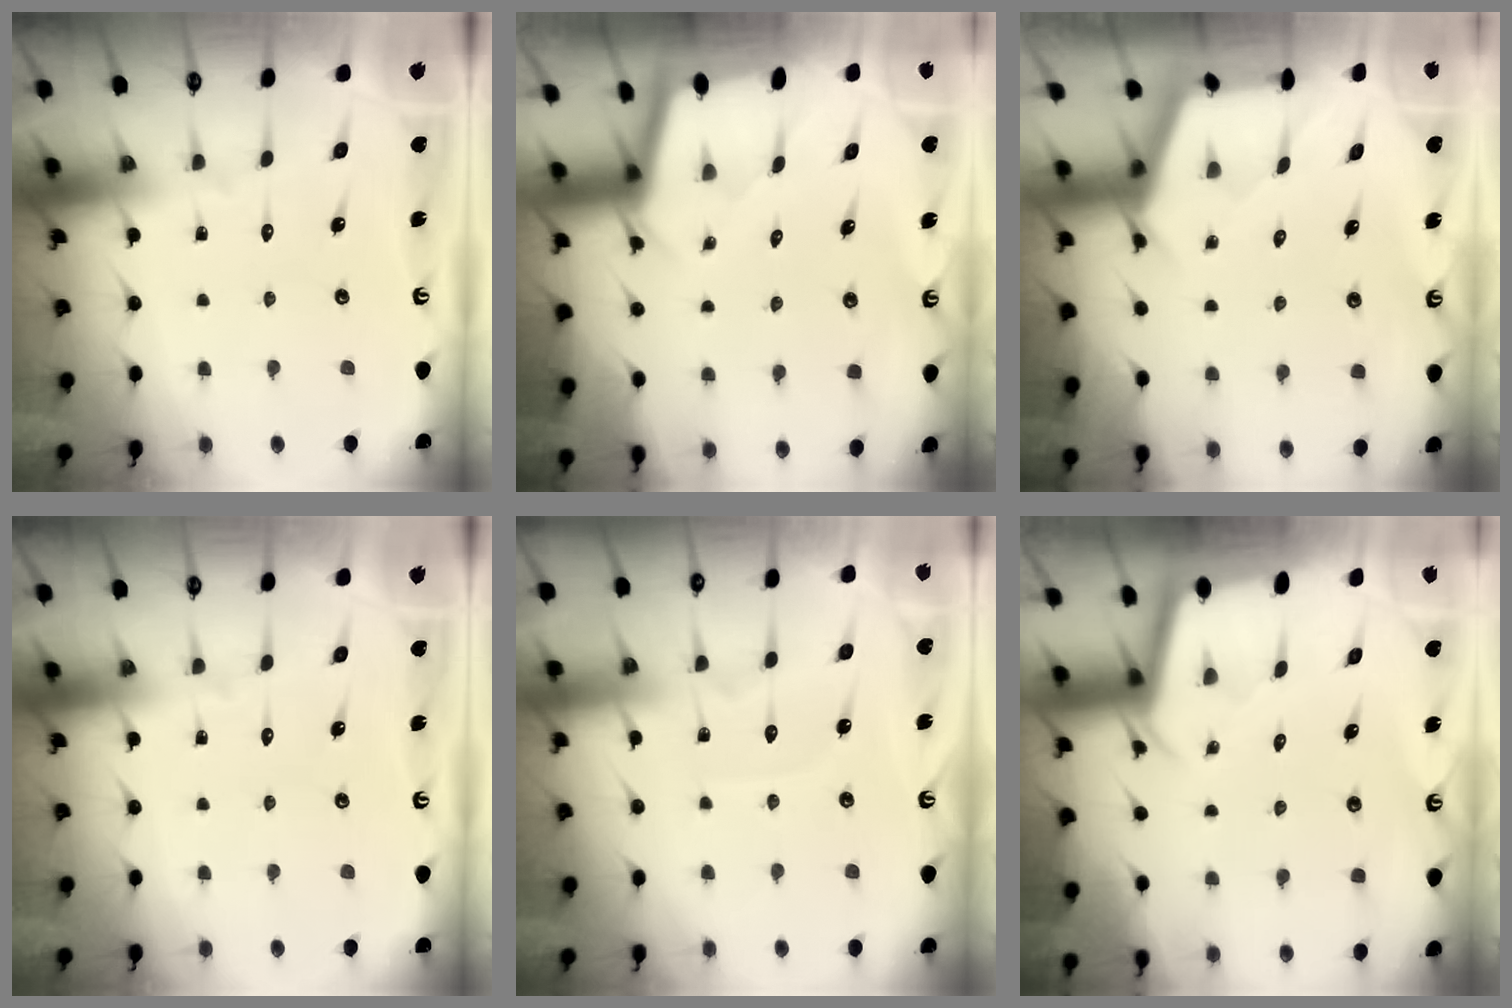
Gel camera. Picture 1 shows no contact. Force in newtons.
{"total": 2.1, "press": 2.1, "slide": 0.2}
{"total": 2.7, "press": 2.7, "slide": 0.3}
{"total": 0.0}
{"total": 4.4, "press": 4.3, "slide": 0.3}
{"total": 2.1, "press": 2.1, "slide": 0.1}